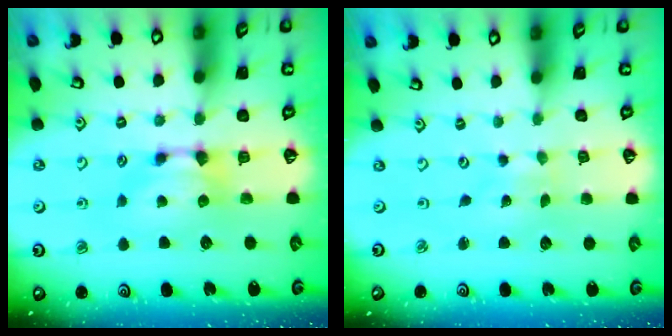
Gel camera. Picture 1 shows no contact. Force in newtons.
{"total": 6.0, "press": 6.0, "slide": 0.4}